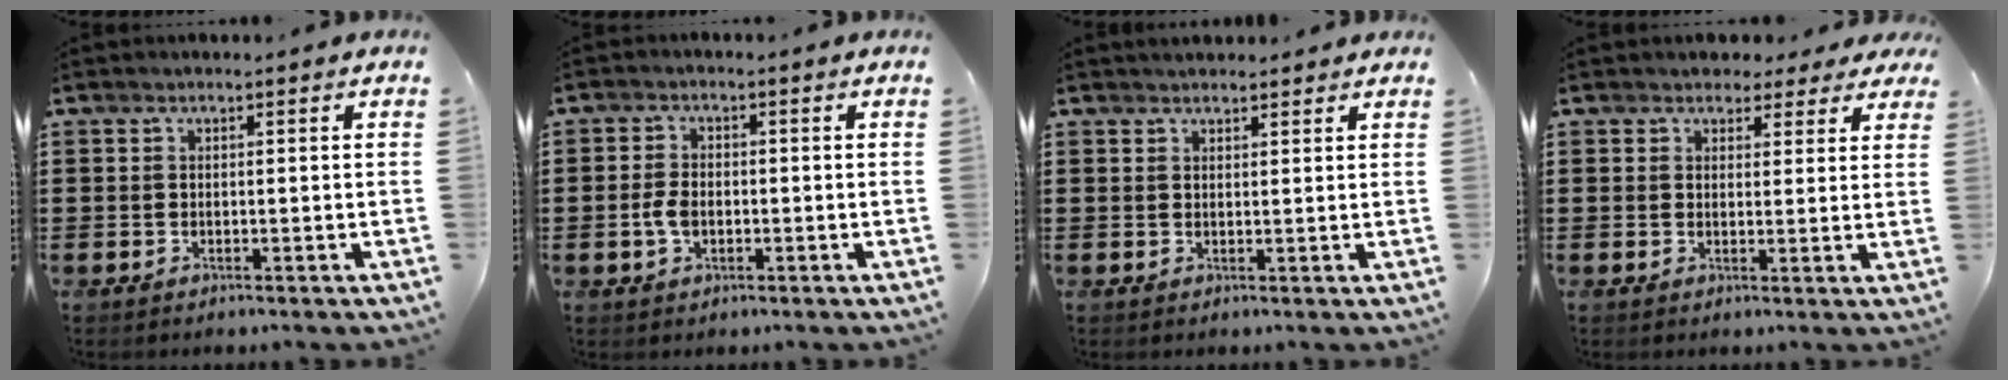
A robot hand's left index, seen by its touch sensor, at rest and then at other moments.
{"total": 3.3, "force": [-0.6, 2.0, 2.6], "torque": [-0.070, -0.005, -0.017]}
{"total": 1.6, "force": [1.6, 0.4, 0.1], "torque": [-0.005, 0.005, 0.031]}
{"total": 2.9, "force": [2.4, 1.6, 0.4], "torque": [-0.011, 0.003, 0.042]}